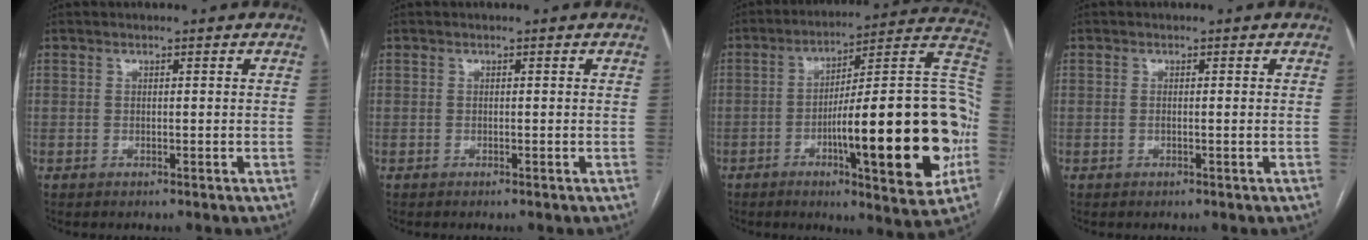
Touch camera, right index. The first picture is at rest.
{"total": 0.0}
{"total": 26.4, "force": [-6.1, 3.5, 25.5], "torque": [-0.305, 0.012, -0.085]}
{"total": 0.6, "force": [0.0, -0.1, 0.6], "torque": [-0.014, -0.001, 0.001]}